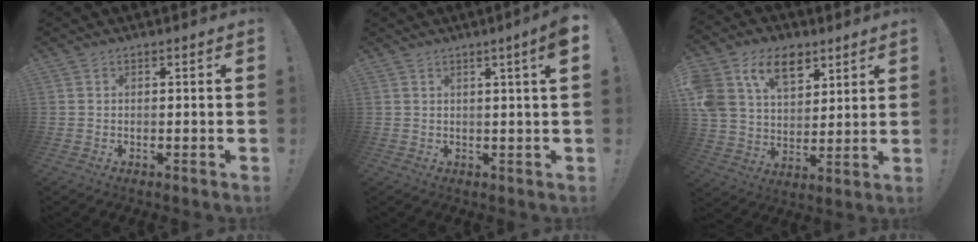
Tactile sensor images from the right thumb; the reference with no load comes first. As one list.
[{"total": 4.9, "force": [1.9, -0.6, 4.5], "torque": [-0.061, -0.013, 0.026]}, {"total": 16.1, "force": [8.6, 10.7, 8.4], "torque": [-0.149, -0.040, 0.164]}]